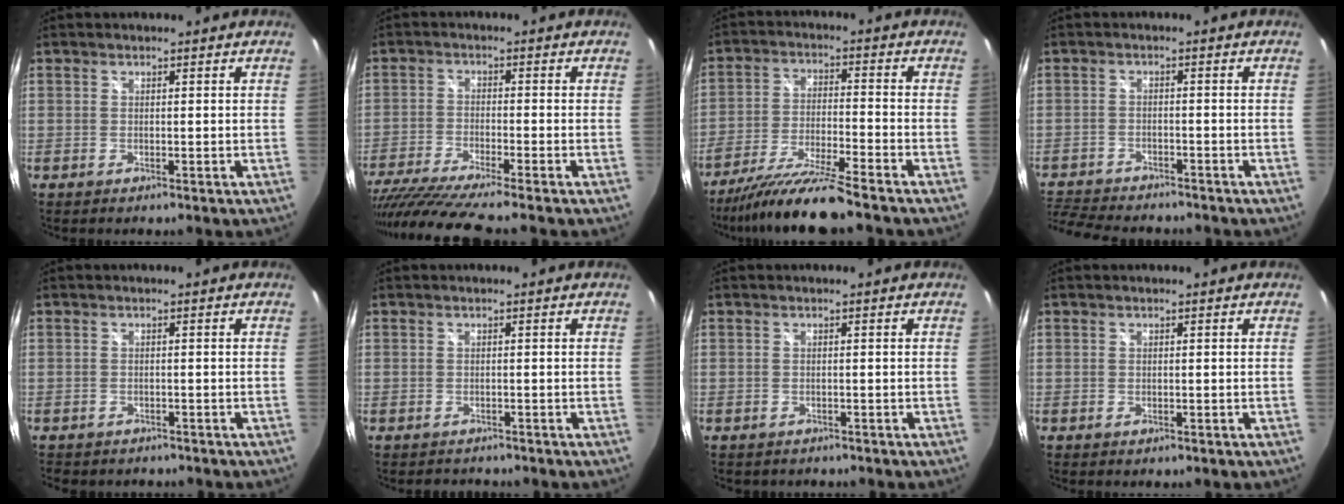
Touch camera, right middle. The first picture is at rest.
{"total": 13.1, "force": [-11.0, -0.5, 7.2], "torque": [-0.151, -0.048, -0.190]}
{"total": 12.0, "force": [-10.6, -1.0, 5.6], "torque": [-0.118, -0.018, -0.190]}
{"total": 11.1, "force": [-9.9, 3.3, 3.7], "torque": [-0.106, -0.010, -0.166]}
{"total": 3.5, "force": [-2.9, 1.7, 1.0], "torque": [-0.026, -0.014, -0.040]}
{"total": 1.9, "force": [-1.8, 0.7, 0.2], "torque": [-0.006, -0.008, -0.025]}
{"total": 1.4, "force": [-1.1, 0.8, 0.3], "torque": [-0.010, -0.005, -0.014]}
{"total": 0.0}